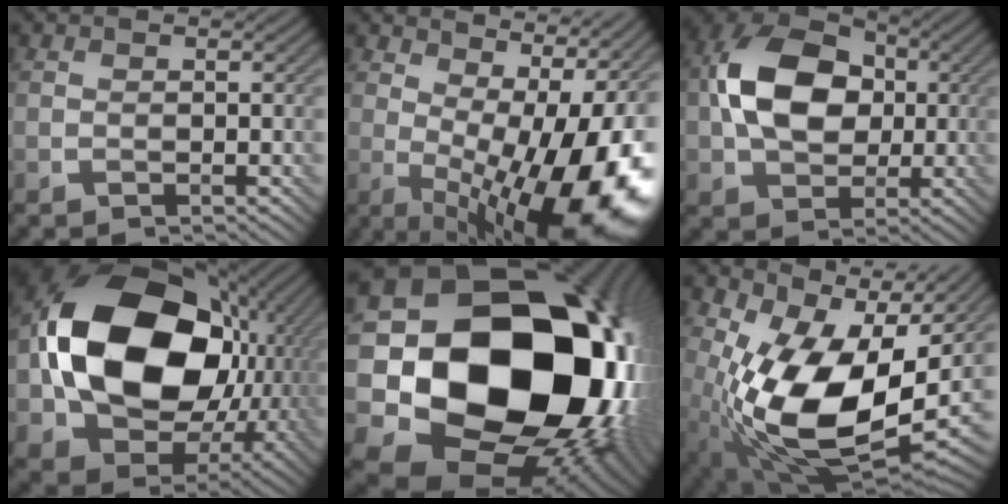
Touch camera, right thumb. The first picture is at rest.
{"total": 17.2, "force": [0.9, 7.9, 15.3], "torque": [-0.174, -0.004, 0.032]}
{"total": 12.1, "force": [0.7, 8.7, 8.4], "torque": [-0.178, 0.022, 0.002]}
{"total": 20.9, "force": [1.3, 16.0, 13.4], "torque": [-0.288, -0.015, 0.026]}
{"total": 24.3, "force": [0.1, 20.1, 13.6], "torque": [-0.280, -0.058, 0.012]}
{"total": 16.6, "force": [-0.1, 10.2, 13.1], "torque": [-0.247, -0.032, -0.004]}